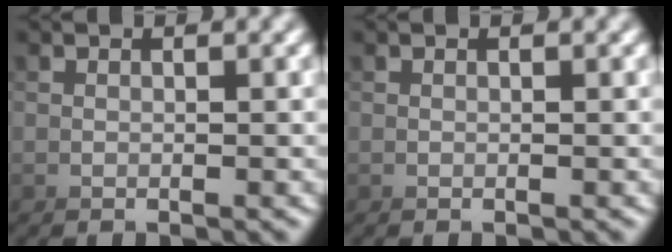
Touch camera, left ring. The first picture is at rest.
{"total": 0.0}